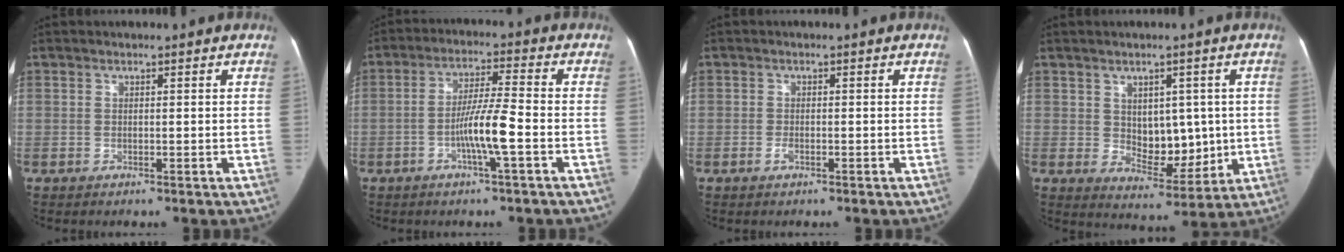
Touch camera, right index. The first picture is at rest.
{"total": 7.6, "force": [-2.5, 0.0, 7.2], "torque": [-0.139, 0.005, -0.047]}
{"total": 1.5, "force": [-0.7, 0.9, 0.9], "torque": [-0.017, 0.003, -0.011]}
{"total": 8.1, "force": [0.8, 5.1, 6.2], "torque": [-0.082, 0.002, 0.032]}